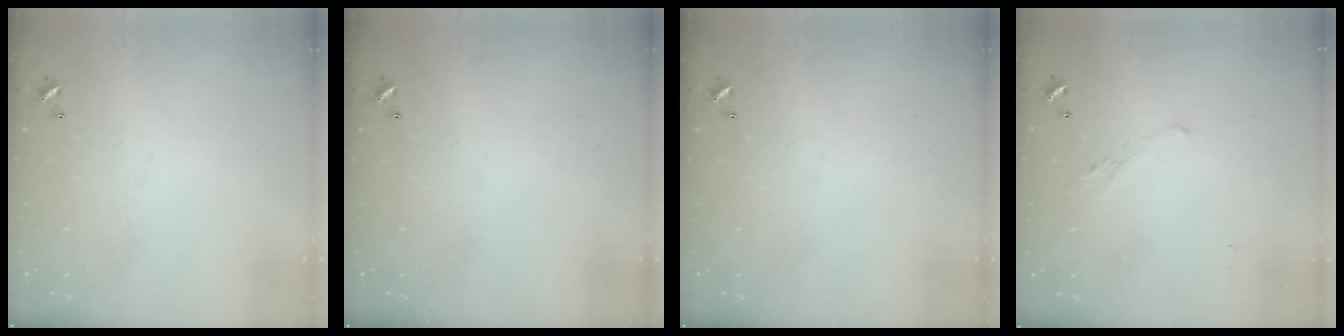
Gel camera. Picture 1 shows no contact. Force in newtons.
{"total": 0.0}
{"total": 0.0}
{"total": 0.8, "press": 0.4, "slide": 0.7}